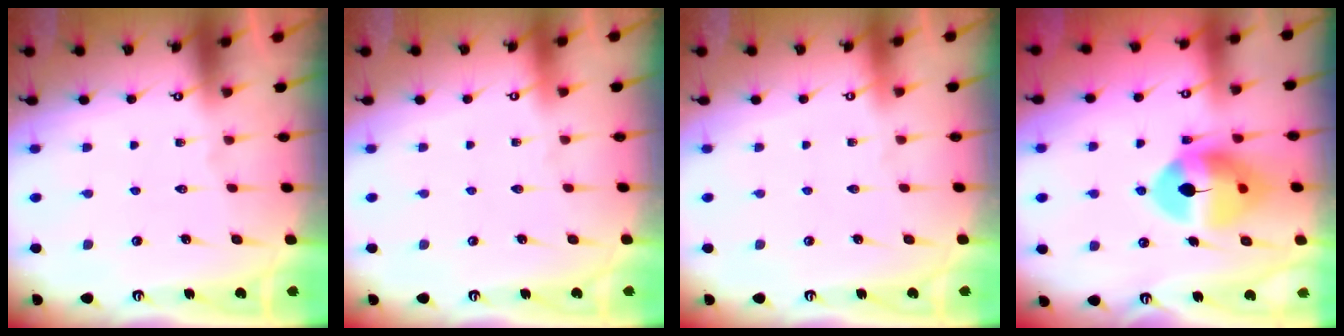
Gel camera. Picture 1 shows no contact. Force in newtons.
{"total": 0.0}
{"total": 0.0}
{"total": 12.8, "press": 12.7, "slide": 2.0}